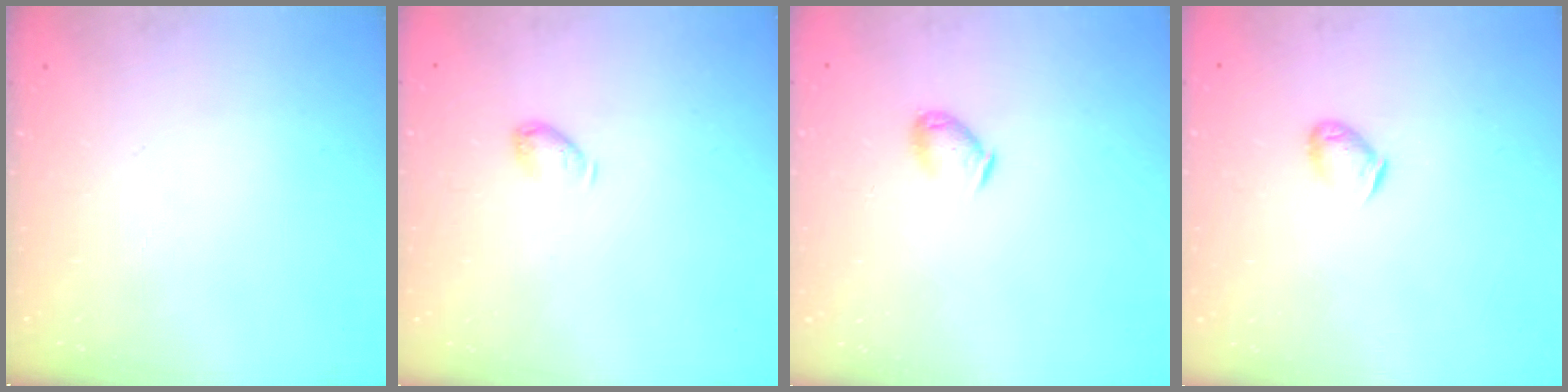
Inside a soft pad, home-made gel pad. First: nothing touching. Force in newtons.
{"total": 4.9, "press": 4.8, "slide": 0.8}
{"total": 6.0, "press": 5.9, "slide": 1.1}
{"total": 3.6, "press": 3.6, "slide": 0.6}